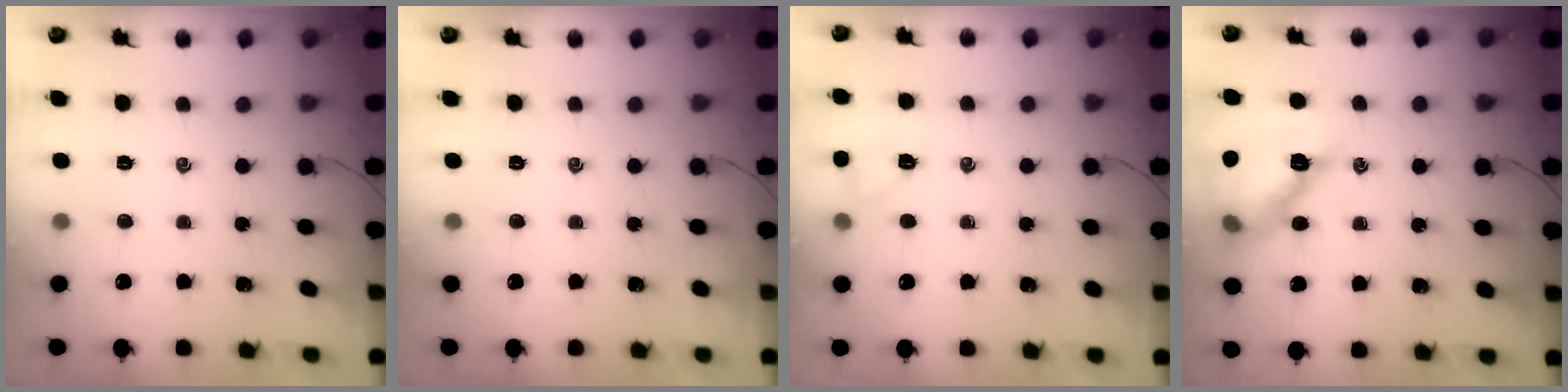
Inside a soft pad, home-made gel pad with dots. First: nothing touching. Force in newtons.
{"total": 0.0}
{"total": 5.8, "press": 5.6, "slide": 1.4}
{"total": 15.3, "press": 14.7, "slide": 4.2}